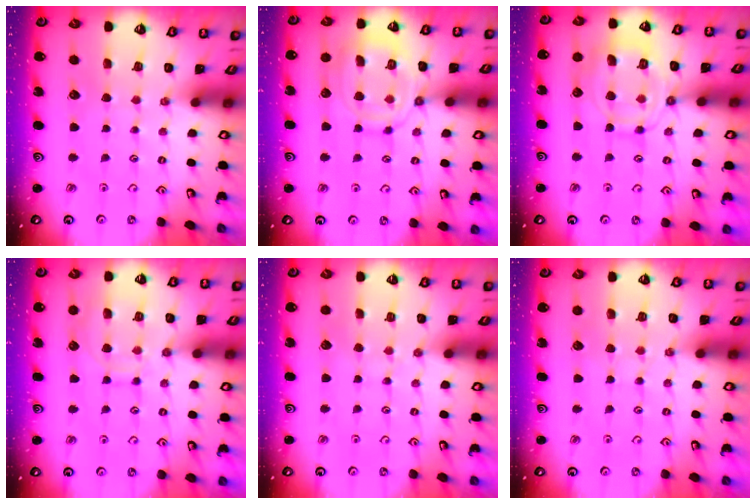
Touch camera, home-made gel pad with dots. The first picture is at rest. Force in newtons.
{"total": 13.9, "press": 13.8, "slide": 1.1}
{"total": 12.3, "press": 12.2, "slide": 1.4}
{"total": 10.1, "press": 10.1, "slide": 1.0}
{"total": 3.8, "press": 3.7, "slide": 0.3}
{"total": 3.9, "press": 3.9, "slide": 0.6}